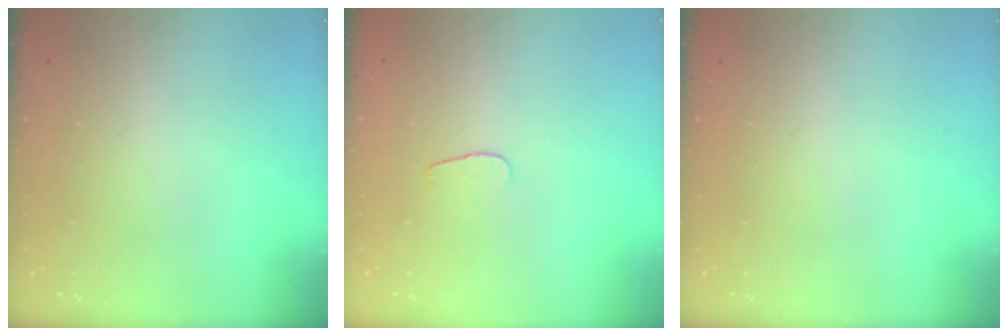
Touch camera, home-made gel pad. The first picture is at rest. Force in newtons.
{"total": 3.2, "press": 3.2, "slide": 0.3}
{"total": 0.0}